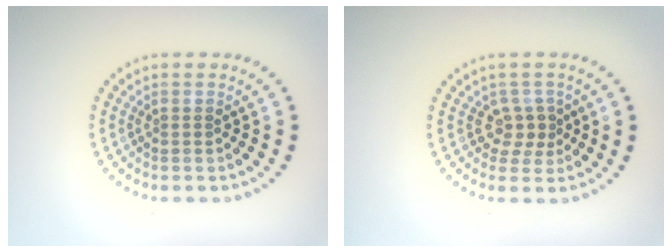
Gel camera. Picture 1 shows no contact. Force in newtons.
{"total": 1.7, "press": 1.4, "slide": 1.1}